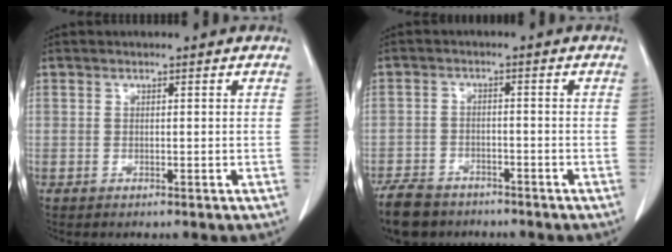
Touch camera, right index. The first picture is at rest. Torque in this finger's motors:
{"motor_torque": [-0.07, -0.28, -0.23, -0.21]}